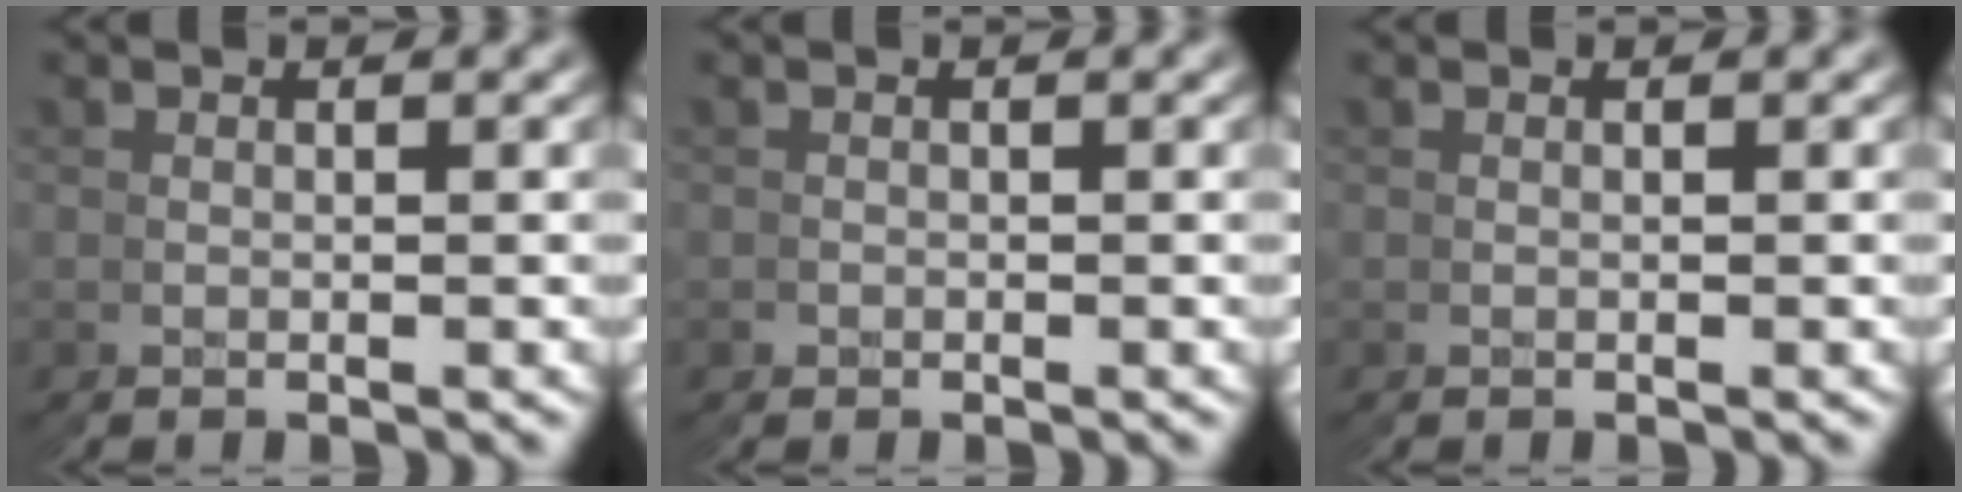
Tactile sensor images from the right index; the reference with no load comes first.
{"total": 0.8, "force": [-0.4, 0.5, -0.4], "torque": [0.007, -0.004, -0.005]}
{"total": 0.0}